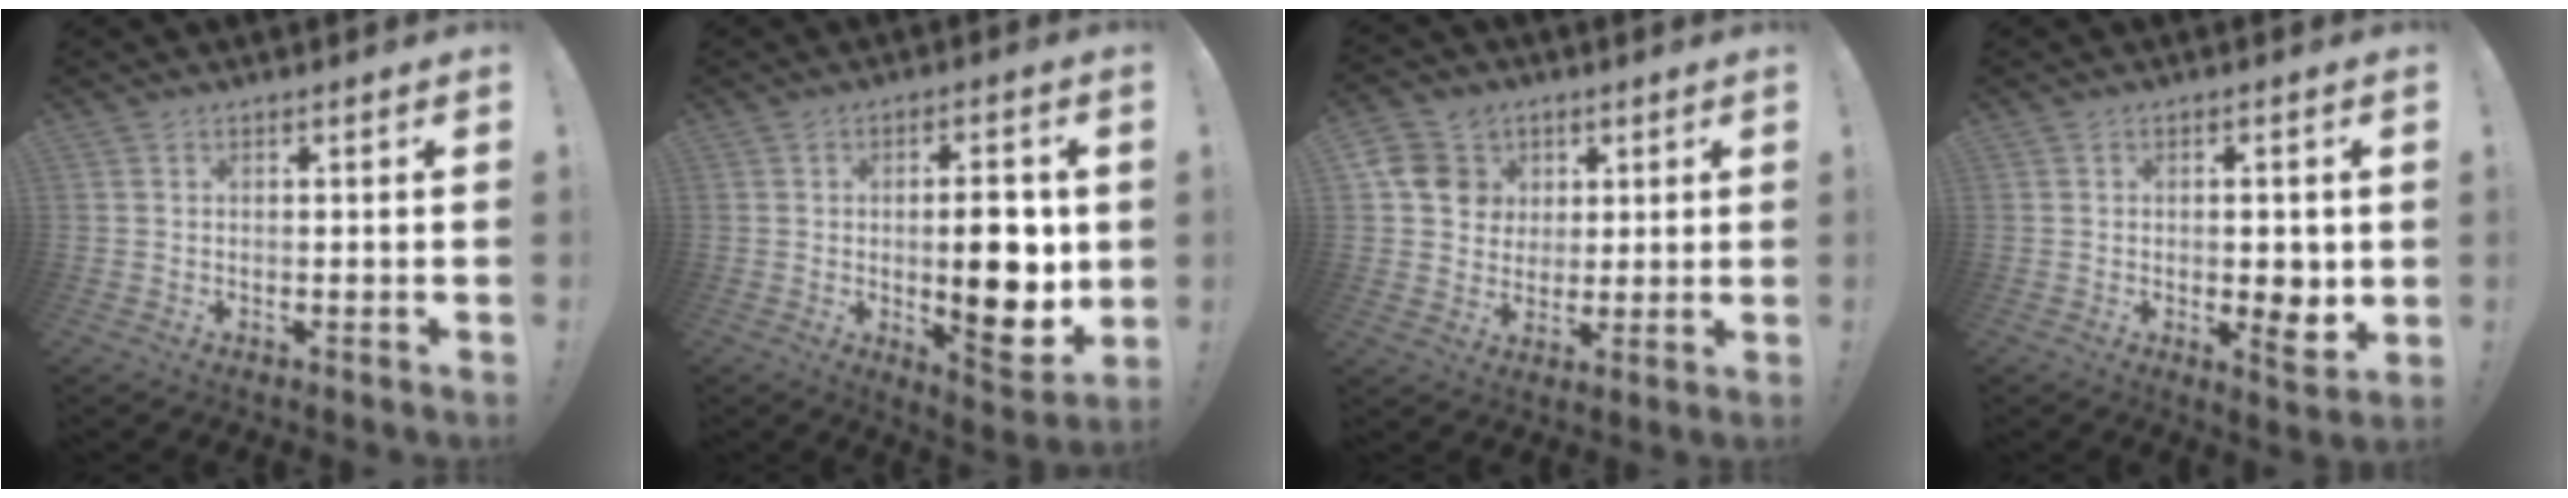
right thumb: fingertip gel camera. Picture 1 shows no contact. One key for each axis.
{"total": 13.6, "fx": -0.1, "fy": 5.2, "fz": 12.6, "tx": -0.161, "ty": -0.006, "tz": -0.004}
{"total": 11.1, "fx": 3.5, "fy": 10.0, "fz": 3.4, "tx": -0.035, "ty": -0.011, "tz": 0.073}
{"total": 5.4, "fx": -0.1, "fy": 2.3, "fz": 4.8, "tx": -0.052, "ty": -0.005, "tz": -0.001}